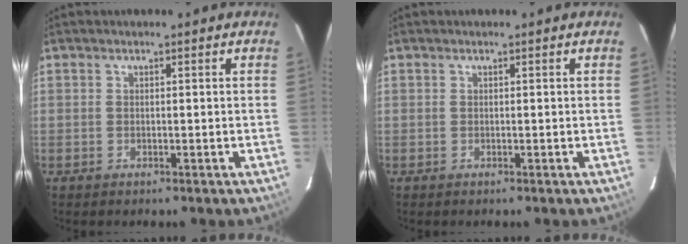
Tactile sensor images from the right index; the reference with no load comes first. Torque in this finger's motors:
{"motor_torque": [0.00, 0.00, 0.00, 0.01]}